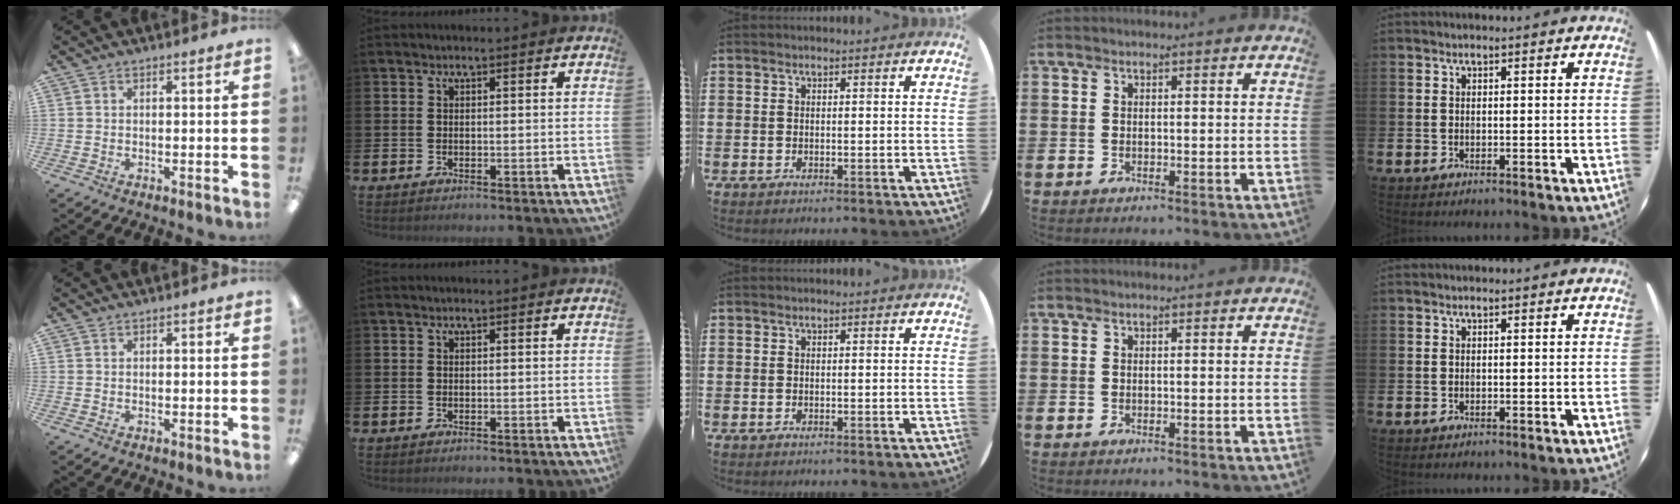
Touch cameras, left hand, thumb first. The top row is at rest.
{}